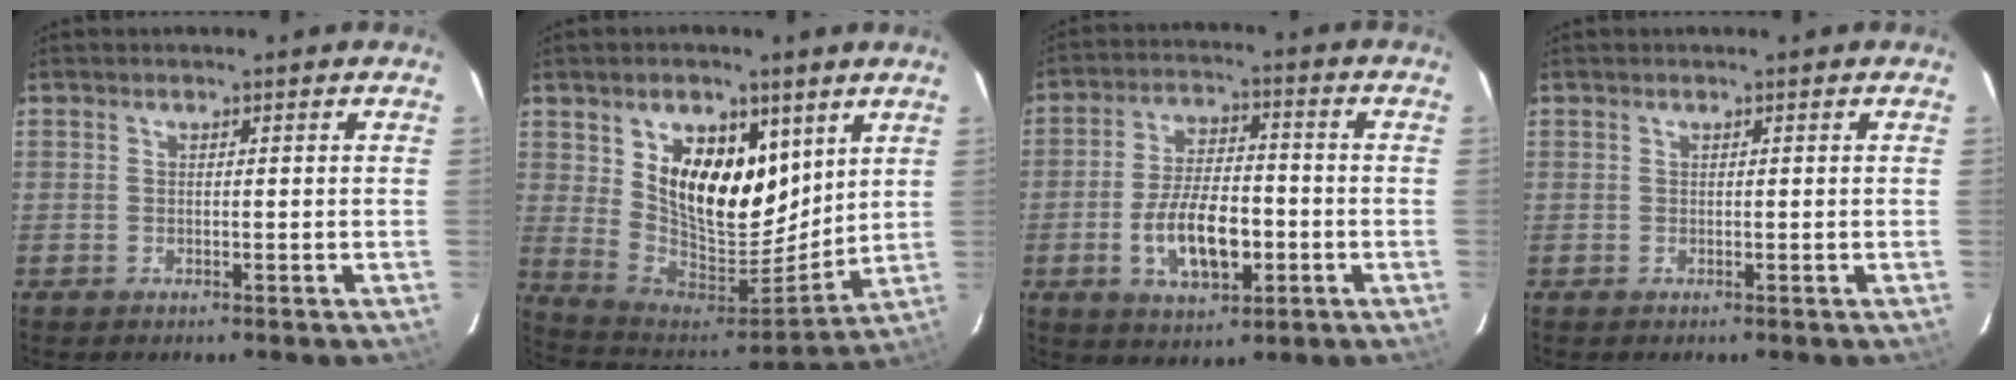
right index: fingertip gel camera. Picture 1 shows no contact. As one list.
[{"total": 17.3, "force": [7.3, 10.5, 11.6], "torque": [-0.215, -0.008, 0.140]}, {"total": 11.6, "force": [-3.5, 5.5, 9.6], "torque": [-0.187, 0.002, -0.052]}, {"total": 0.0}]